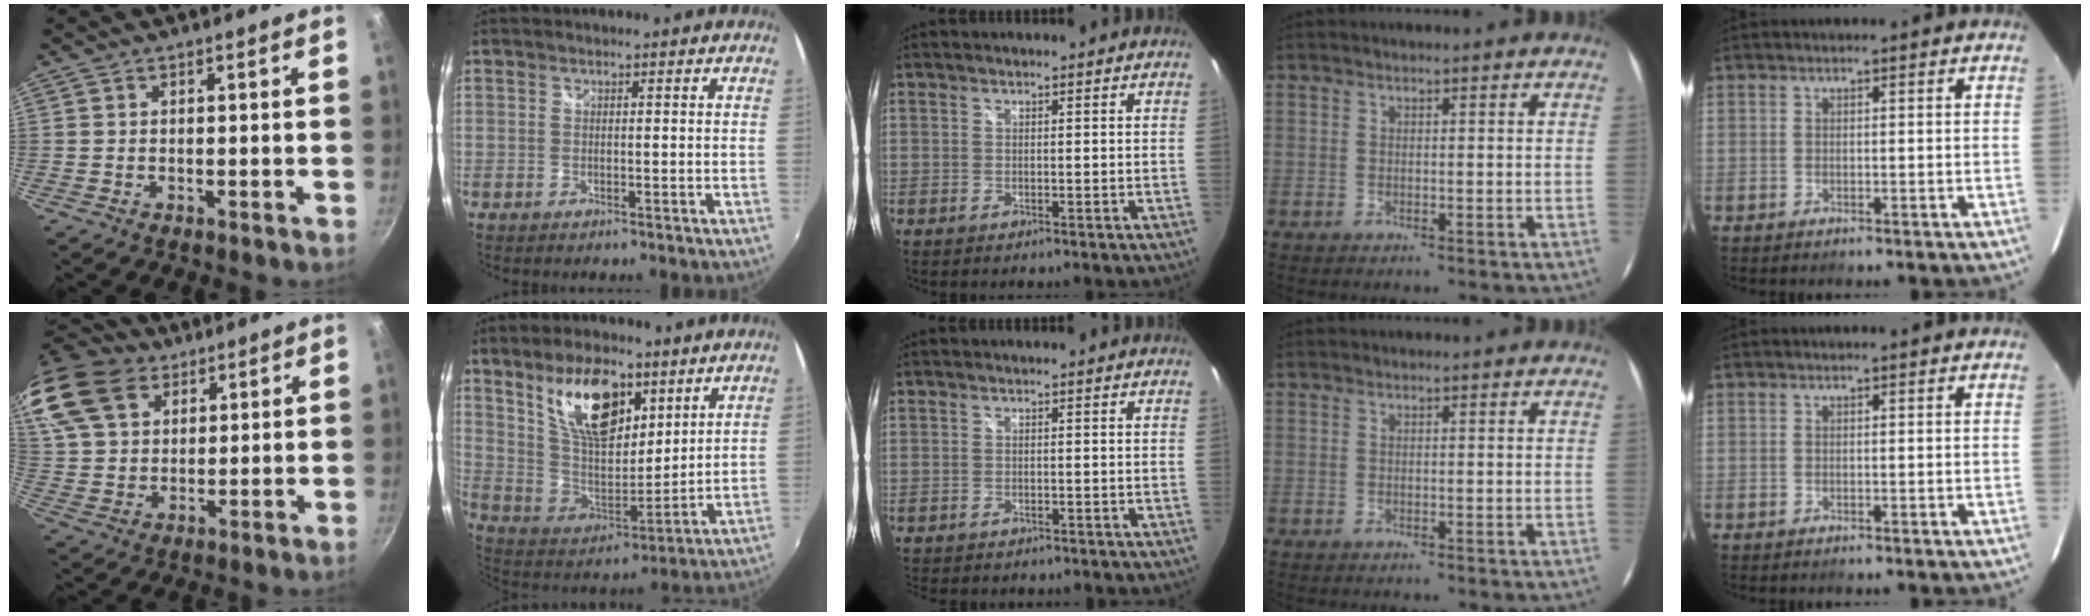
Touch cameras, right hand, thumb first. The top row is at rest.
{"thumb": {"total": 17.1, "force": [10.7, 11.1, 7.3], "torque": [-0.138, -0.015, 0.206]}, "index": {"total": 17.3, "force": [9.3, 8.3, 11.9], "torque": [-0.215, 0.005, 0.180]}, "middle": {"total": 3.7, "force": [-3.3, 1.1, 1.3], "torque": [-0.029, -0.011, -0.045]}}